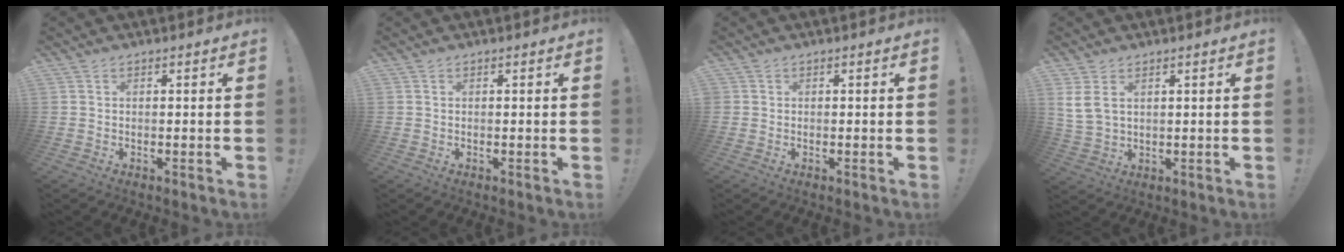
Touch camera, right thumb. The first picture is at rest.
{"total": 0.0}
{"total": 0.6, "force": [0.1, 0.6, 0.0], "torque": [-0.007, 0.003, 0.004]}
{"total": 5.7, "force": [2.7, 3.4, 3.8], "torque": [-0.067, -0.009, 0.053]}